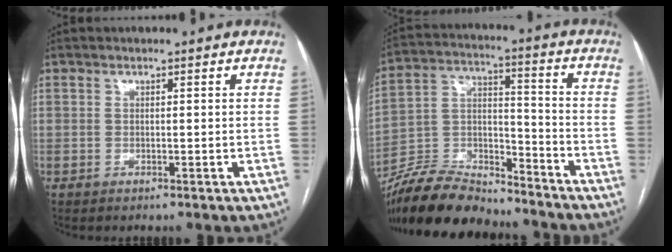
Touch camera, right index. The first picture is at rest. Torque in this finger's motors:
{"motor_torque": [0.19, -0.82, -0.39, -0.21]}